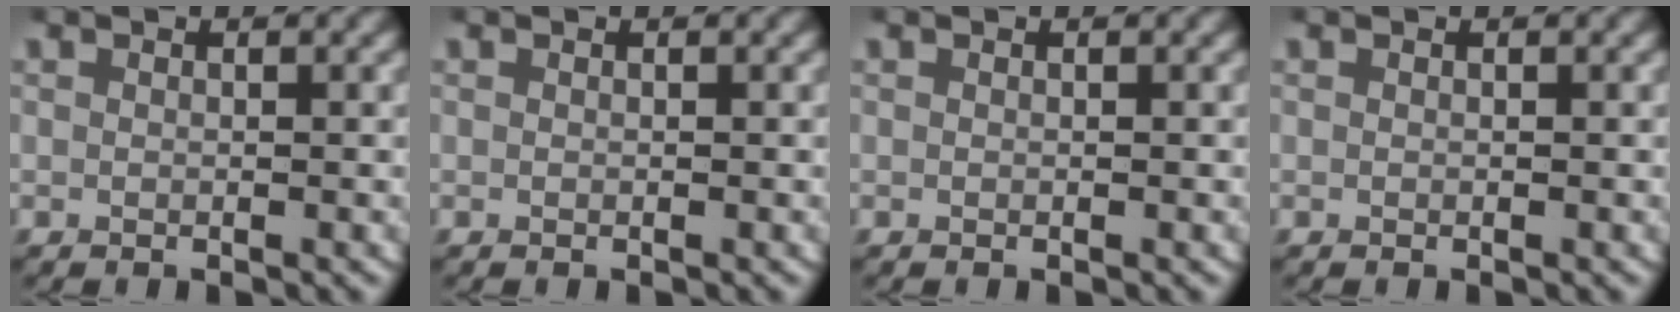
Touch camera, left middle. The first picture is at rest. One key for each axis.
{"total": 0.0}
{"total": 0.0}
{"total": 0.0}